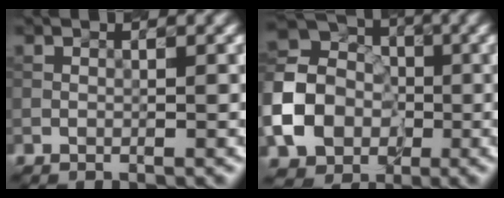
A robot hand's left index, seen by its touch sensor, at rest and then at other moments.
{"total": 8.3, "force": [-2.1, 6.9, 4.0], "torque": [-0.089, -0.003, -0.047]}